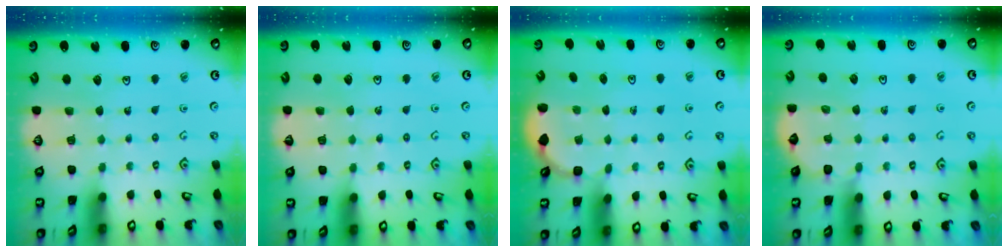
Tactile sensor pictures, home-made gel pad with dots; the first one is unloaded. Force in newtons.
{"total": 2.1, "press": 2.1, "slide": 0.4}
{"total": 2.6, "press": 2.2, "slide": 1.5}
{"total": 3.3, "press": 3.3, "slide": 0.4}